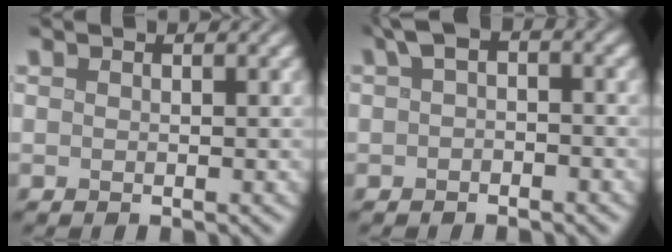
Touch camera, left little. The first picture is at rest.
{"total": 2.6, "force": [0.3, 1.5, 2.0], "torque": [-0.033, 0.011, -0.004]}